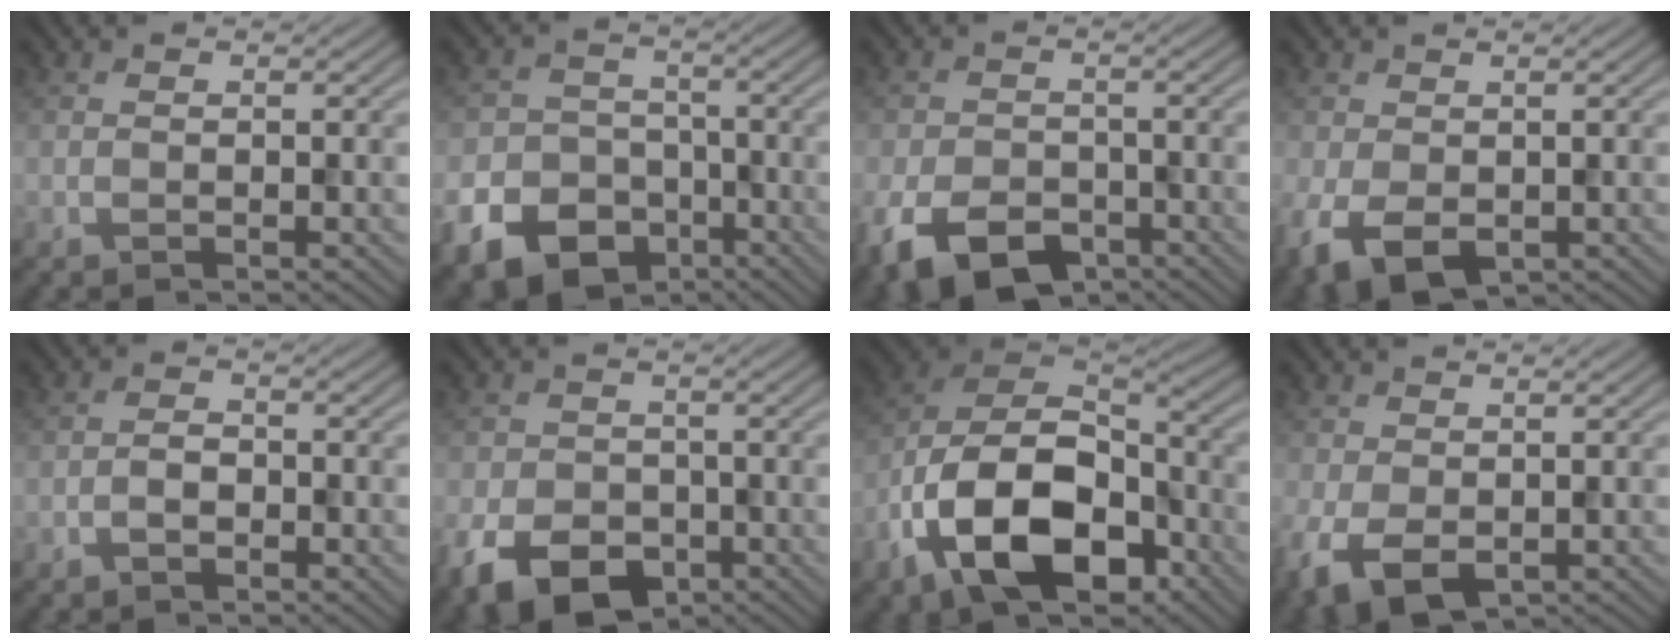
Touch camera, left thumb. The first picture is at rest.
{"total": 13.5, "force": [-7.6, 10.1, 4.6], "torque": [-0.114, -0.060, -0.140]}
{"total": 9.2, "force": [-5.0, 5.7, 5.2], "torque": [-0.113, -0.024, -0.086]}
{"total": 6.3, "force": [-2.0, 4.2, 4.3], "torque": [-0.106, -0.016, -0.031]}
{"total": 2.1, "force": [-1.2, 1.2, 1.3], "torque": [-0.022, 0.005, -0.024]}
{"total": 8.7, "force": [-4.1, 6.1, 4.6], "torque": [-0.099, -0.026, -0.074]}
{"total": 17.2, "force": [-8.2, 9.8, 11.5], "torque": [-0.238, -0.036, -0.162]}
{"total": 5.7, "force": [-1.6, 3.8, 4.0], "torque": [-0.099, -0.013, -0.027]}